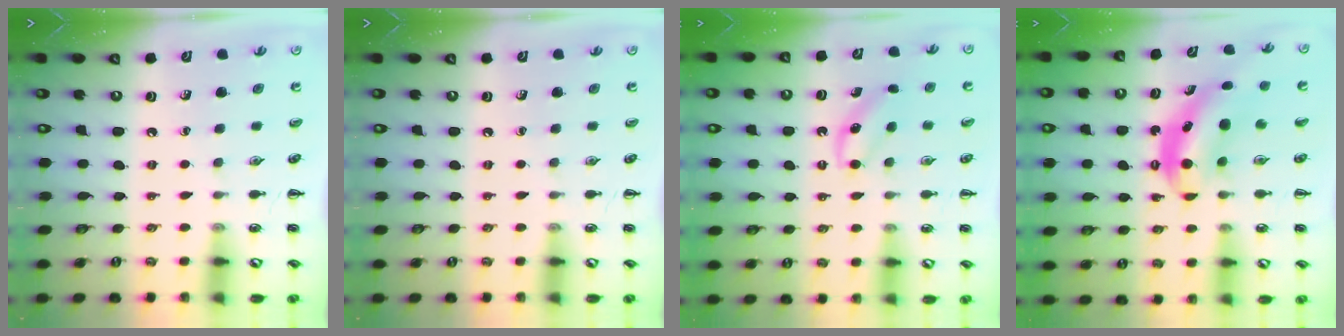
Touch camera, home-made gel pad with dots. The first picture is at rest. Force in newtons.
{"total": 0.0}
{"total": 5.1, "press": 4.8, "slide": 1.4}
{"total": 5.5, "press": 5.4, "slide": 0.8}